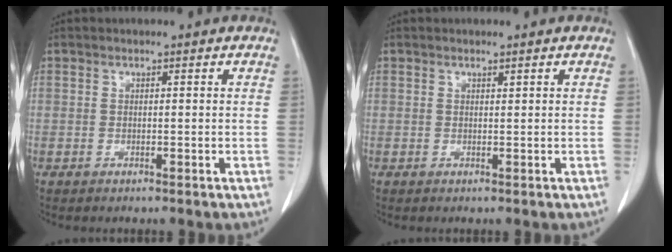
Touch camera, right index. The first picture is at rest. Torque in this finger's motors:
{"motor_torque": [0.02, 0.06, 0.02, -0.01]}